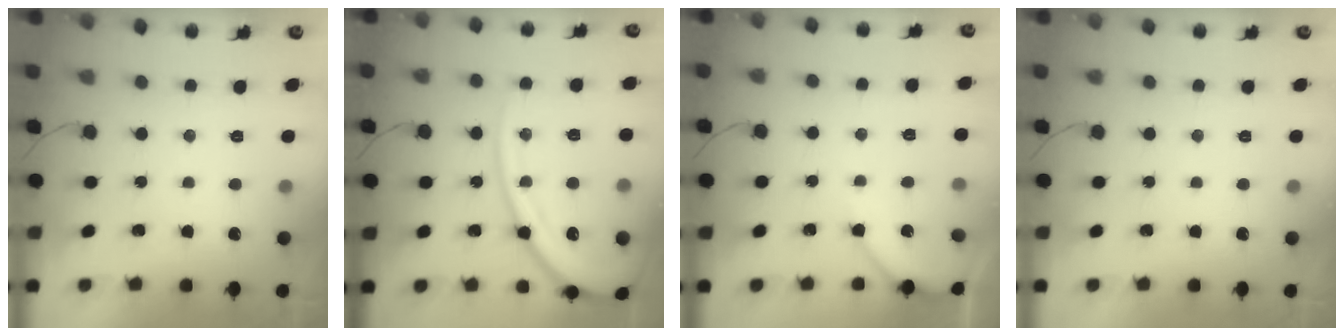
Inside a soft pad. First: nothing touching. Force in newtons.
{"total": 18.3, "press": 18.2, "slide": 1.9}
{"total": 5.6, "press": 5.6, "slide": 0.9}
{"total": 0.0}